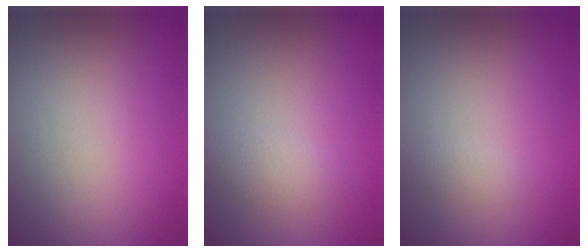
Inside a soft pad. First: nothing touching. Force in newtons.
{"total": 1.6, "press": 1.6, "slide": 0.1}
{"total": 0.9, "press": 0.9, "slide": 0.1}